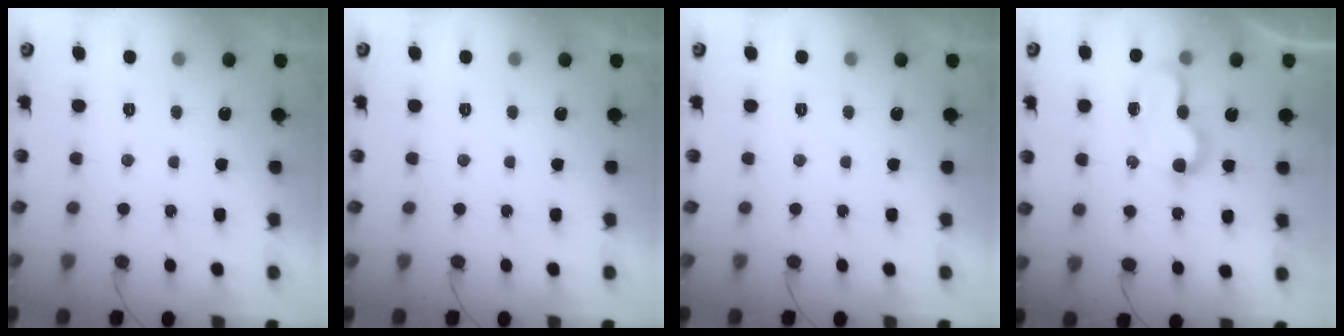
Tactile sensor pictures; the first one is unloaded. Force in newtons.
{"total": 0.0}
{"total": 0.0}
{"total": 7.6, "press": 7.6, "slide": 0.5}